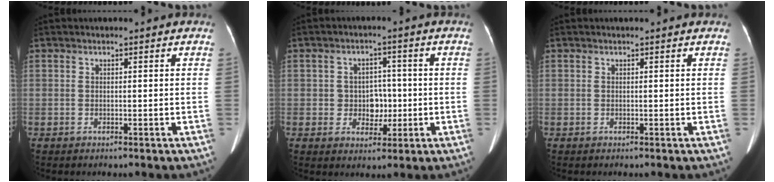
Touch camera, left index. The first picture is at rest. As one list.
[{"total": 4.7, "force": [-0.6, 3.8, 2.7], "torque": [-0.041, 0.012, -0.004]}, {"total": 1.1, "force": [0.9, 0.2, 0.5], "torque": [-0.008, 0.014, 0.011]}]